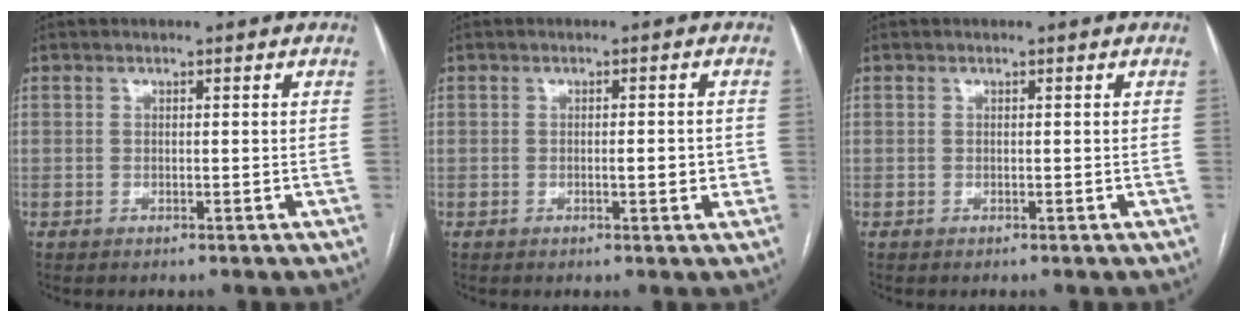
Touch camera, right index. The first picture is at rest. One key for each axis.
{"total": 2.5, "fx": -0.4, "fy": 0.6, "fz": 2.4, "tx": -0.036, "ty": 0.001, "tz": -0.004}
{"total": 0.0}